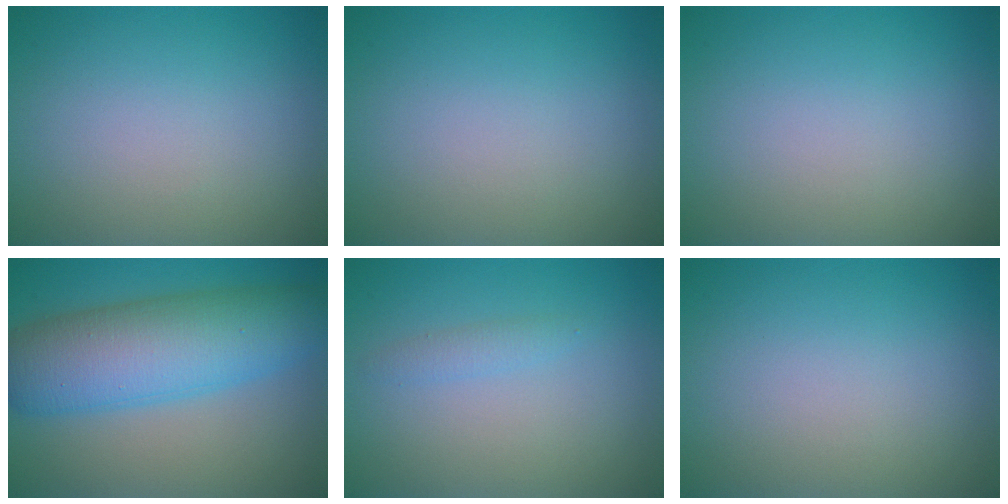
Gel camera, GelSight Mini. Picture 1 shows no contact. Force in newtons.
{"total": 0.0}
{"total": 0.0}
{"total": 9.6, "press": 9.6, "slide": 0.1}
{"total": 1.0, "press": 1.0, "slide": 0.0}
{"total": 0.0}